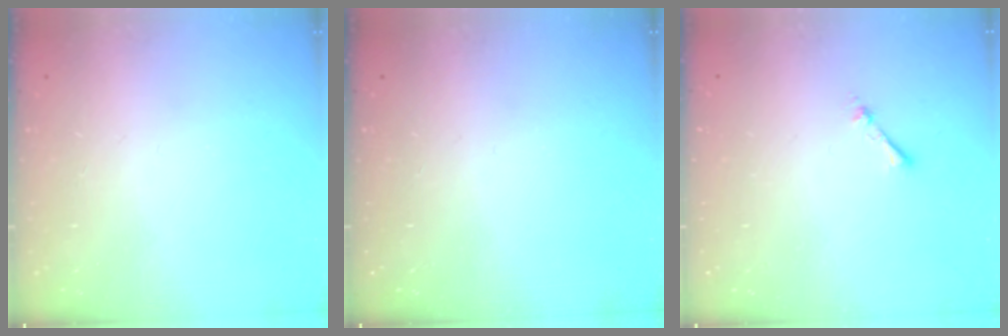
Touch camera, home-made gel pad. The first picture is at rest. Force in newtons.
{"total": 0.0}
{"total": 1.7, "press": 1.7, "slide": 0.2}